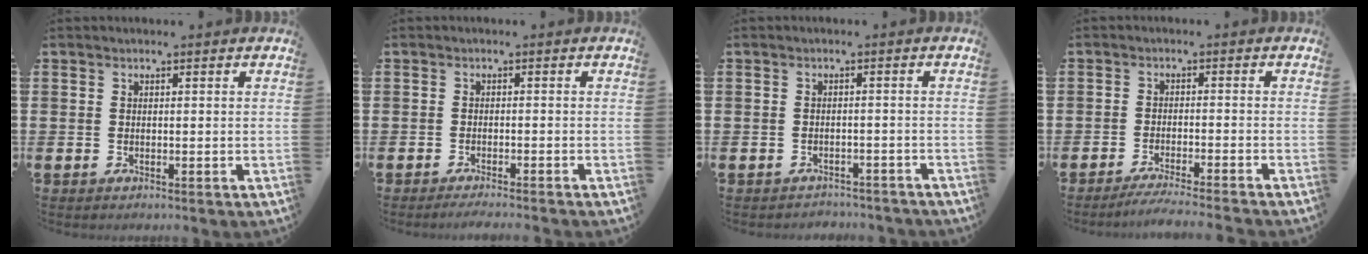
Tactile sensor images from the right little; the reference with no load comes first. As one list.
[{"total": 1.2, "force": [-1.1, -0.2, 0.4], "torque": [-0.005, 0.000, -0.022]}, {"total": 1.3, "force": [-1.3, 0.1, -0.1], "torque": [-0.003, 0.002, -0.029]}, {"total": 2.5, "force": [-2.3, -0.3, 1.1], "torque": [-0.017, 0.000, -0.043]}]